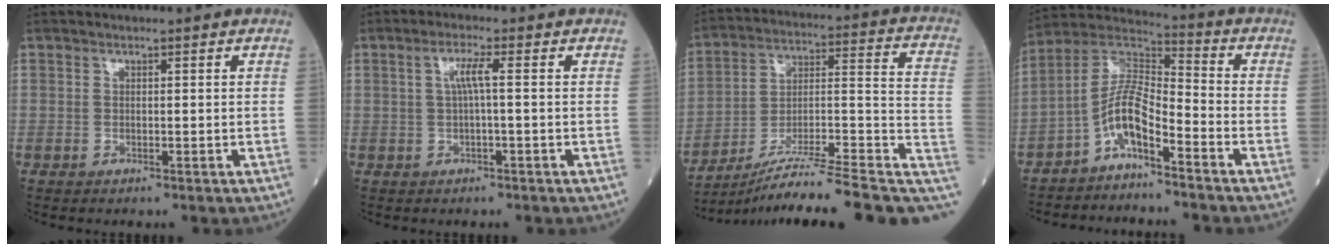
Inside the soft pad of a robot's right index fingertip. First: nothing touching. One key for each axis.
{"total": 2.8, "fx": 0.3, "fy": 0.0, "fz": 2.8, "tx": -0.057, "ty": 0.008, "tz": 0.006}
{"total": 21.5, "fx": -15.2, "fy": 1.0, "fz": 15.1, "tx": -0.182, "ty": 0.025, "tz": -0.251}
{"total": 8.4, "fx": -4.8, "fy": 2.1, "fz": 6.6, "tx": -0.136, "ty": 0.024, "tz": -0.097}